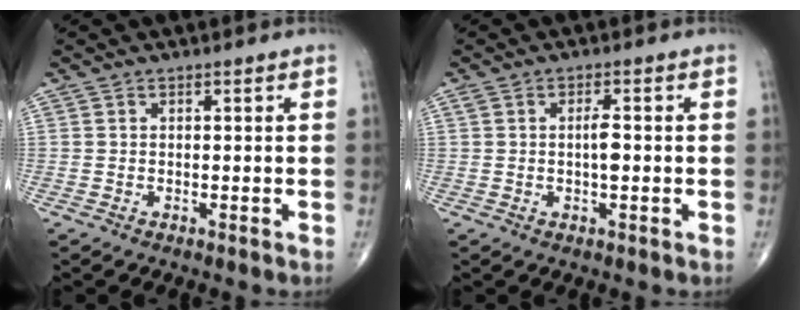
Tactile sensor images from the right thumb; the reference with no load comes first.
{"total": 3.0, "force": [-0.1, 1.0, 2.8], "torque": [-0.048, 0.003, -0.003]}